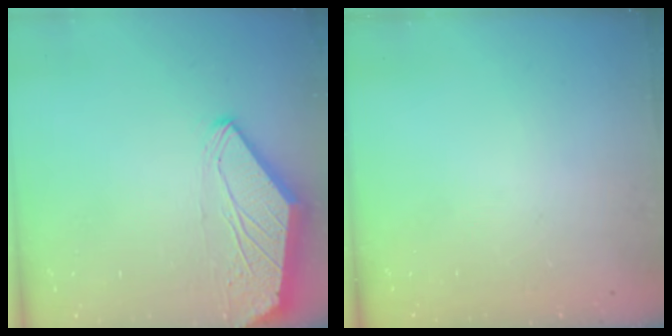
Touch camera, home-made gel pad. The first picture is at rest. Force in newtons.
{"total": 0.0}